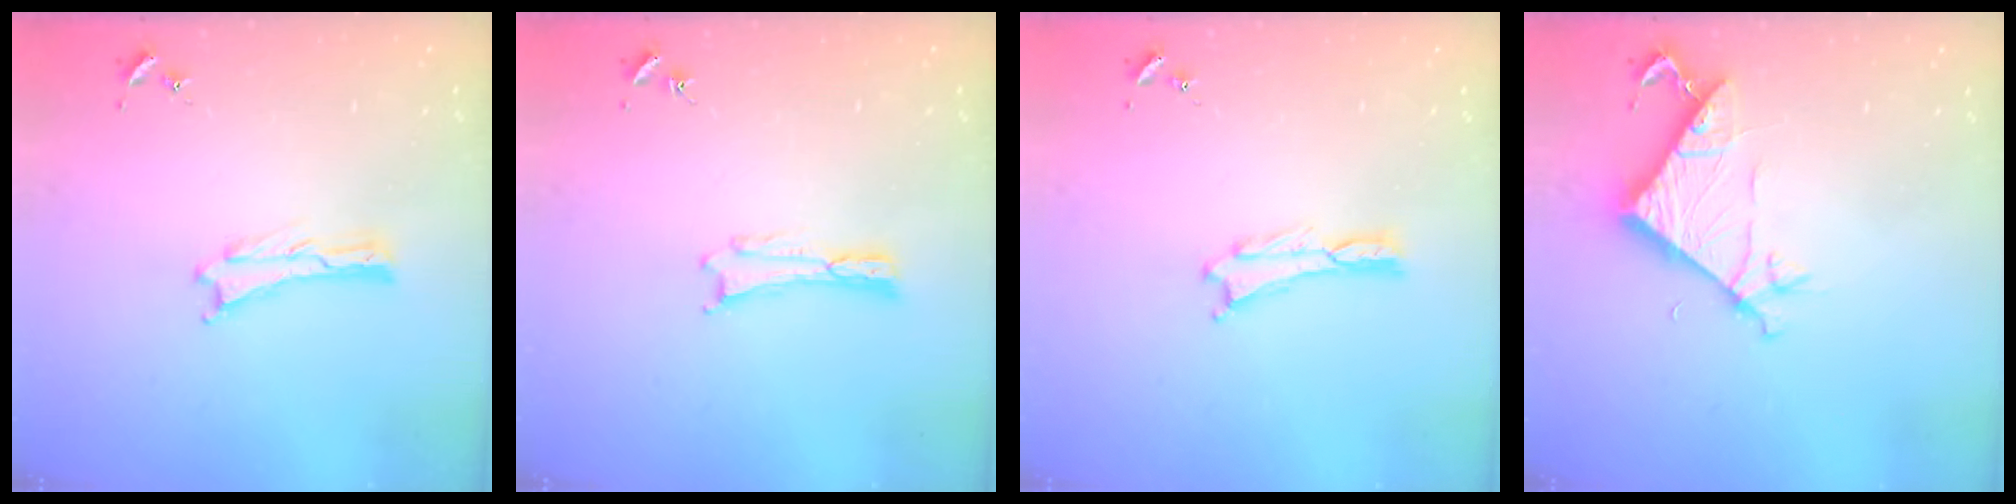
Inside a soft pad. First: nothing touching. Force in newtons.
{"total": 0.0}
{"total": 0.0}
{"total": 7.2, "press": 7.1, "slide": 0.4}